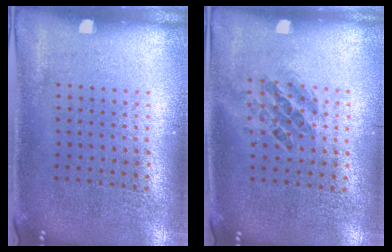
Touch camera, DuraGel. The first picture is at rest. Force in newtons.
{"total": 1.0, "press": 0.9, "slide": 0.3}